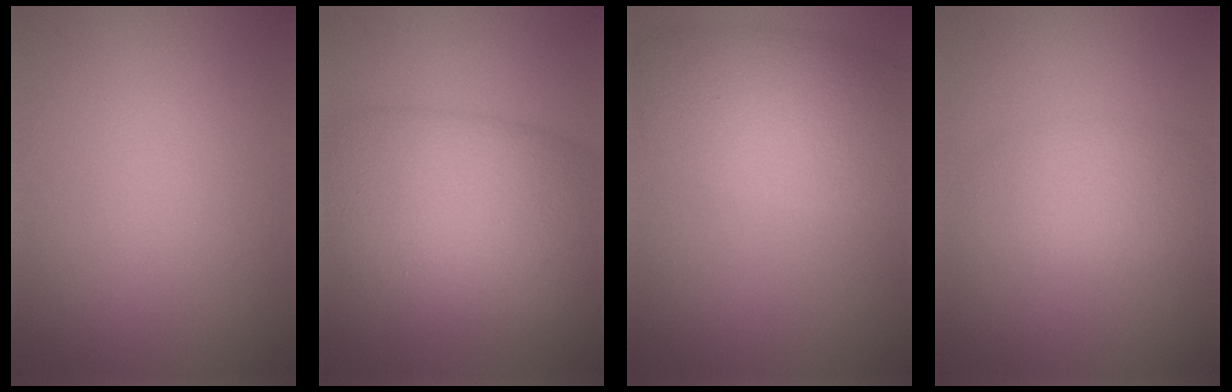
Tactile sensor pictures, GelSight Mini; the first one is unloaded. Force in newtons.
{"total": 11.1, "press": 11.0, "slide": 0.6}
{"total": 6.6, "press": 6.5, "slide": 0.4}
{"total": 2.9, "press": 2.9, "slide": 0.1}